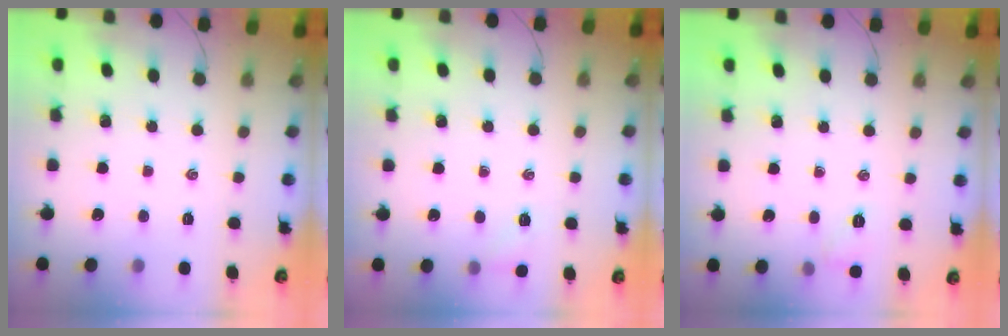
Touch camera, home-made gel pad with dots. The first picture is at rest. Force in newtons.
{"total": 5.5, "press": 5.3, "slide": 1.5}
{"total": 5.3, "press": 5.1, "slide": 1.6}